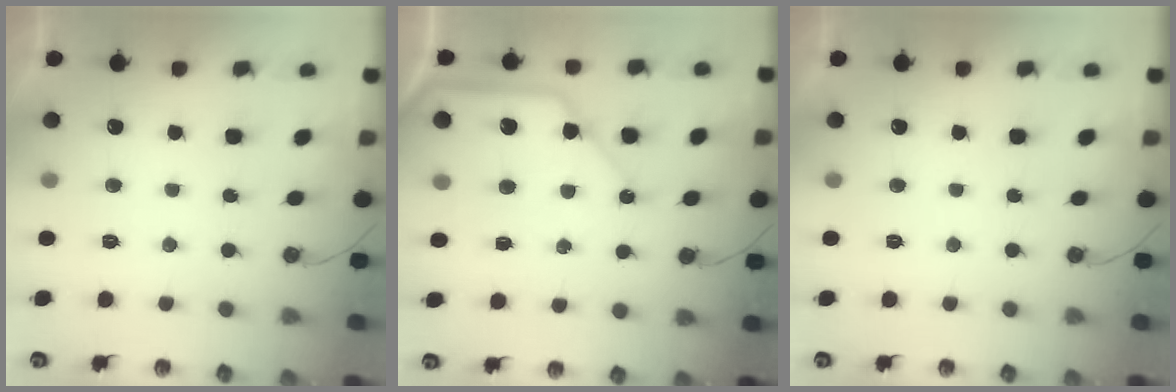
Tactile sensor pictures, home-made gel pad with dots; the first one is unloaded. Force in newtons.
{"total": 11.6, "press": 11.6, "slide": 1.3}
{"total": 0.0}